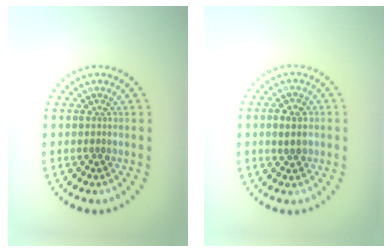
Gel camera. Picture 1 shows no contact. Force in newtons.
{"total": 2.2, "press": 2.2, "slide": 0.1}